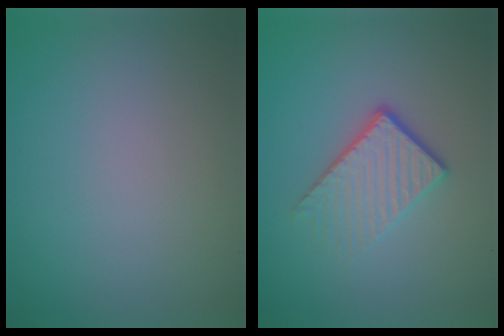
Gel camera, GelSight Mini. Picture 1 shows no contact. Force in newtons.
{"total": 3.9, "press": 2.7, "slide": 2.9}